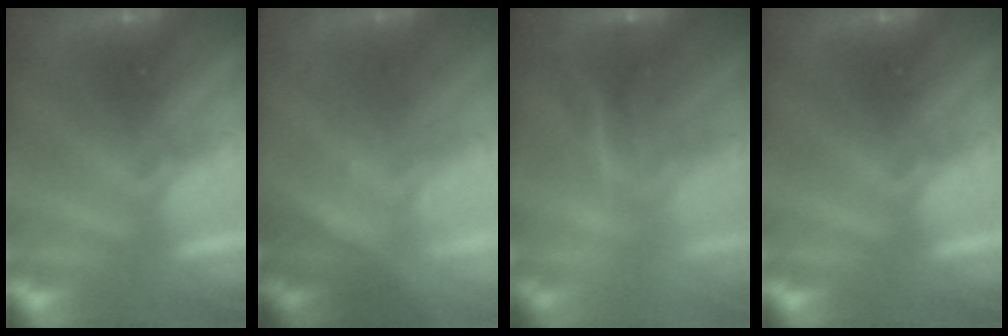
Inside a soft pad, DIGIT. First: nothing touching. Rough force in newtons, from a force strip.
{"total": 1.2}
{"total": 2.5}
{"total": 0.0}